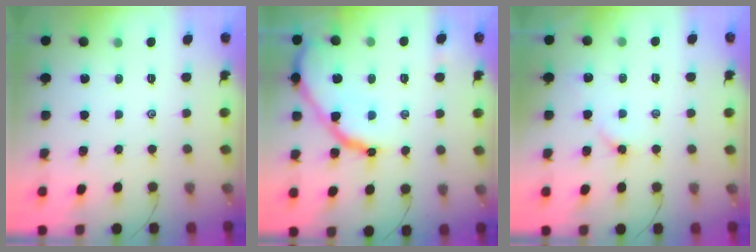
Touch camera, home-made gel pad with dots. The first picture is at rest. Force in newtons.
{"total": 14.1, "press": 14.1, "slide": 1.4}
{"total": 3.8, "press": 3.7, "slide": 0.5}